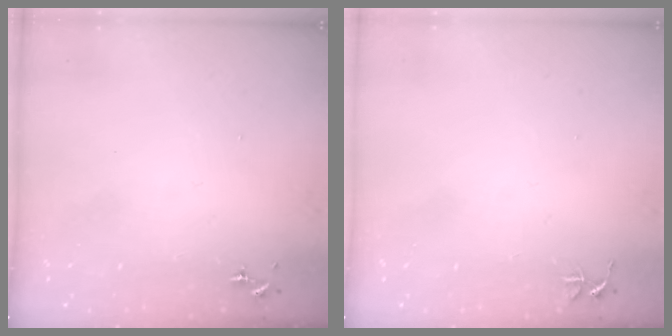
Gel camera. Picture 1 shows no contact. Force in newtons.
{"total": 3.7, "press": 3.7, "slide": 0.3}